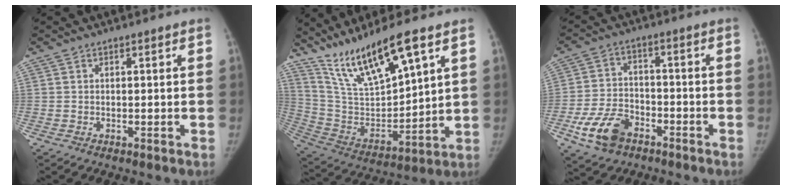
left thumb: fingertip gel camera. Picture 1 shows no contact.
{"total": 17.5, "force": [11.9, 3.8, 12.2], "torque": [-0.213, -0.052, 0.242]}
{"total": 10.2, "force": [-5.4, 6.6, 5.7], "torque": [-0.102, 0.021, -0.097]}